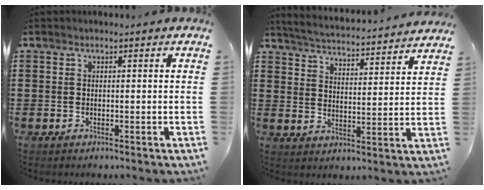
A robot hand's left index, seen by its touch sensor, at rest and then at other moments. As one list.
[{"total": 3.6, "force": [3.5, -0.6, 0.3], "torque": [-0.029, -0.038, 0.053]}]